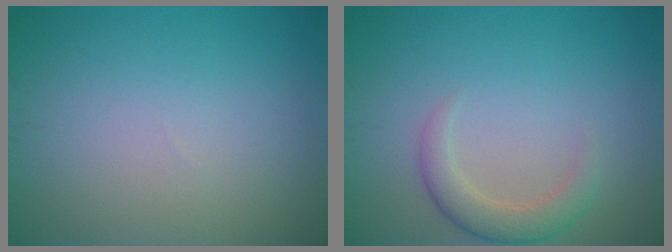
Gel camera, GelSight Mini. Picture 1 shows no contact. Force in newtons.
{"total": 2.7, "press": 2.7, "slide": 0.2}